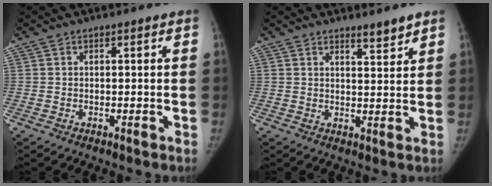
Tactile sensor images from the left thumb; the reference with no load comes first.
{"total": 3.3, "force": [2.9, 0.6, 1.5], "torque": [-0.015, -0.026, 0.044]}